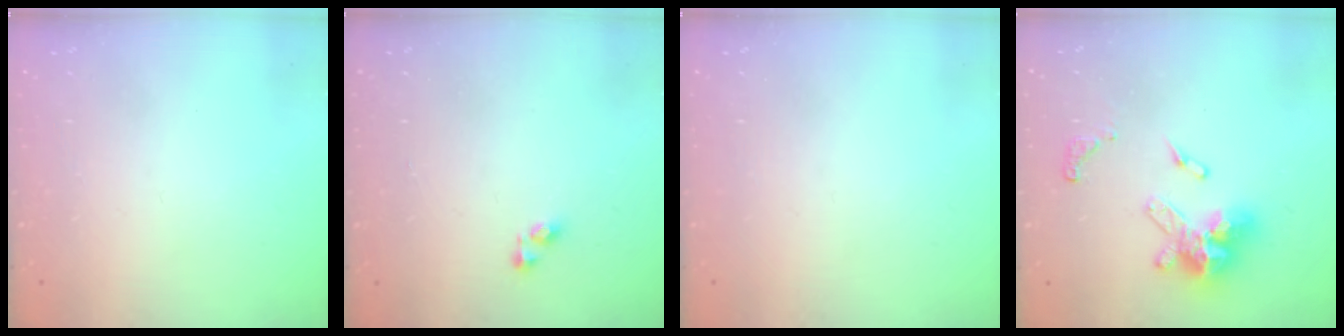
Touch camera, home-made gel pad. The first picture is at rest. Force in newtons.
{"total": 3.7, "press": 3.7, "slide": 0.6}
{"total": 0.0}
{"total": 13.7, "press": 13.6, "slide": 1.2}